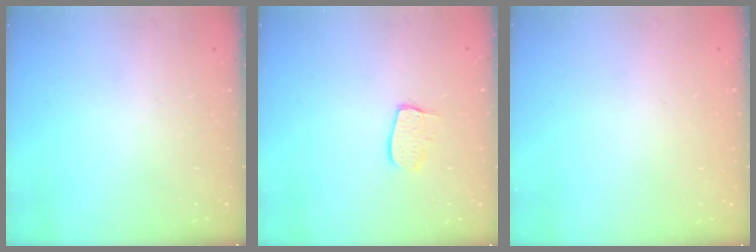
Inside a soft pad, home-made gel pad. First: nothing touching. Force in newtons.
{"total": 7.5, "press": 7.5, "slide": 0.6}
{"total": 0.0}